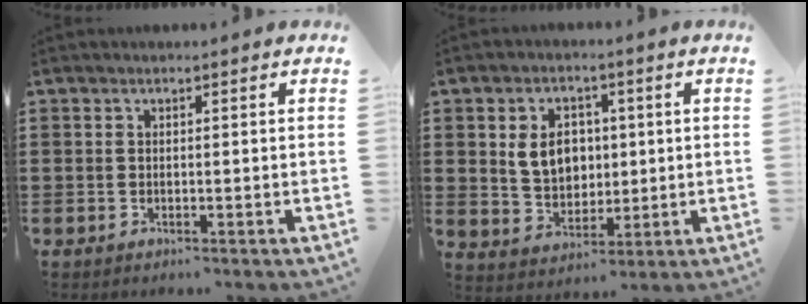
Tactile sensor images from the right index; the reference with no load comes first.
{"total": 7.0, "force": [1.1, 5.5, 4.2], "torque": [-0.082, 0.011, 0.017]}